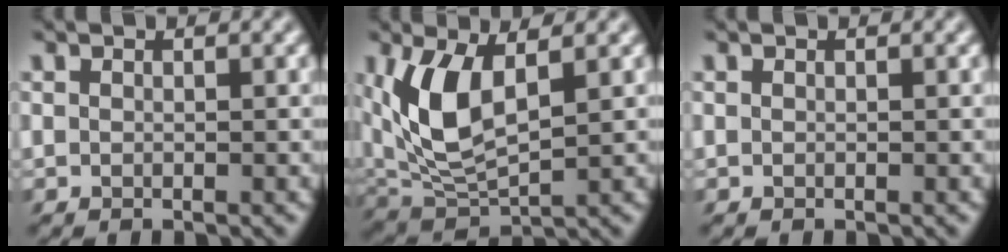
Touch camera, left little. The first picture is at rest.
{"total": 6.7, "force": [1.1, 2.4, 6.2], "torque": [-0.142, -0.001, 0.016]}
{"total": 0.0}